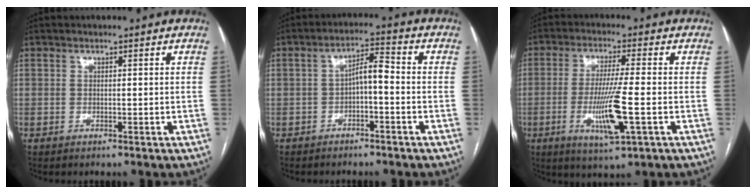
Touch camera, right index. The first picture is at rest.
{"total": 4.5, "force": [-0.9, 1.4, 4.2], "torque": [-0.075, 0.021, -0.016]}
{"total": 9.7, "force": [-2.5, 0.2, 9.3], "torque": [-0.179, -0.019, -0.046]}